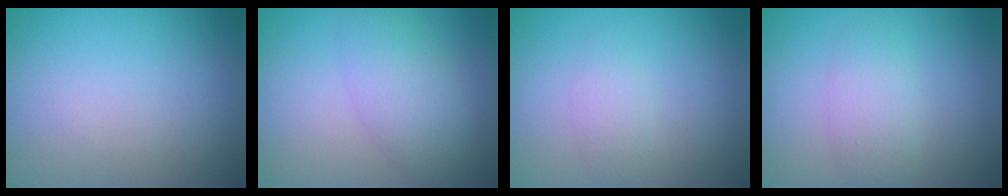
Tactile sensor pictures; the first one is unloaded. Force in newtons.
{"total": 3.7, "press": 3.7, "slide": 0.1}
{"total": 1.5, "press": 1.5, "slide": 0.0}
{"total": 2.8, "press": 2.8, "slide": 0.2}